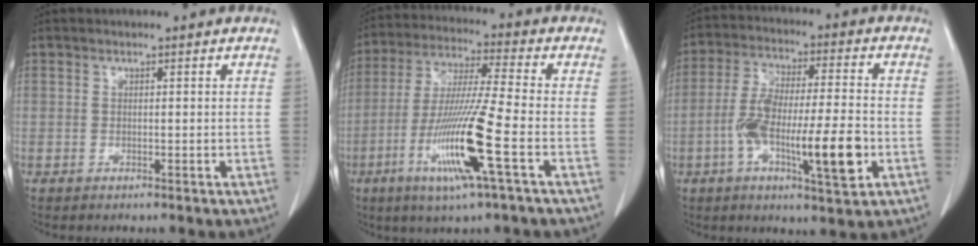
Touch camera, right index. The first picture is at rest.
{"total": 14.3, "force": [-5.3, -0.6, 13.3], "torque": [-0.271, -0.023, -0.103]}
{"total": 14.0, "force": [-4.0, 2.3, 13.3], "torque": [-0.237, -0.001, -0.067]}